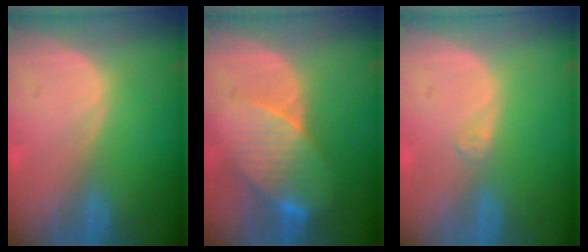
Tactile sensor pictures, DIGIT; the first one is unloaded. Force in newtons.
{"total": 8.5, "press": 7.5, "slide": 3.8}
{"total": 0.9, "press": 0.8, "slide": 0.2}